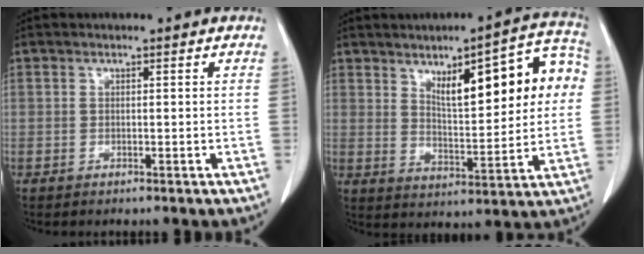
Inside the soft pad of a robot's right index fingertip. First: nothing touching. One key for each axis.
{"total": 15.5, "fx": 4.7, "fy": 4.6, "fz": 14.0, "tx": -0.182, "ty": 0.028, "tz": 0.070}